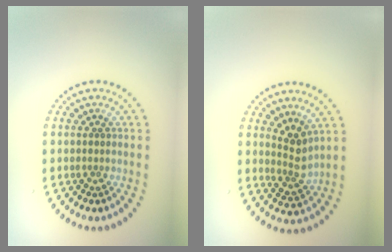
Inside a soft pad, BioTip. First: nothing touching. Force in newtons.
{"total": 2.7, "press": 2.0, "slide": 1.9}